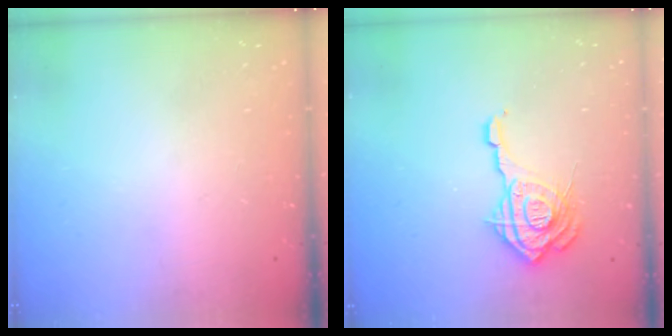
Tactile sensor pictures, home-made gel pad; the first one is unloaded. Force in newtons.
{"total": 15.1, "press": 14.9, "slide": 2.1}